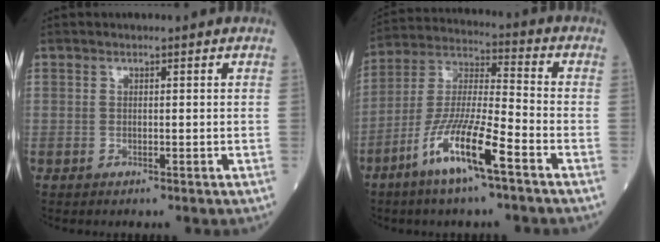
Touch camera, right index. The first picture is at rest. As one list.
[{"total": 12.6, "force": [-6.7, 0.9, 10.7], "torque": [-0.216, -0.013, -0.134]}]